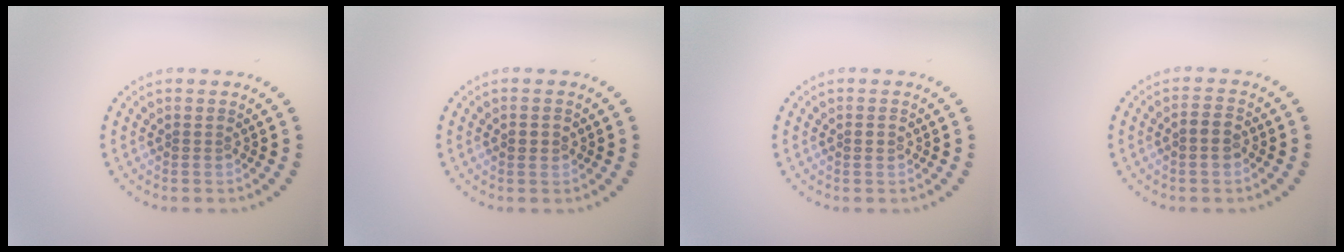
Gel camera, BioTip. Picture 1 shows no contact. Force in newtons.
{"total": 1.7, "press": 1.7, "slide": 0.2}
{"total": 0.9, "press": 0.9, "slide": 0.0}
{"total": 1.8, "press": 1.7, "slide": 0.4}